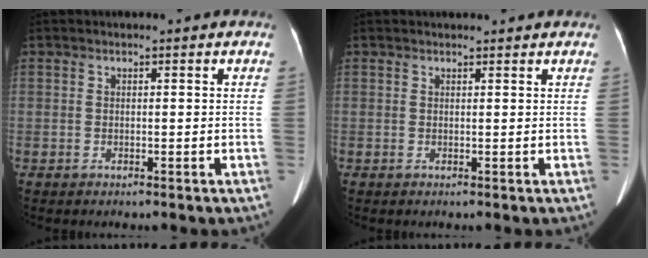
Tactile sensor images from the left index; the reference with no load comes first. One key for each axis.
{"total": 3.4, "fx": 3.3, "fy": 0.7, "fz": 0.9, "tx": -0.012, "ty": 0.022, "tz": 0.039}